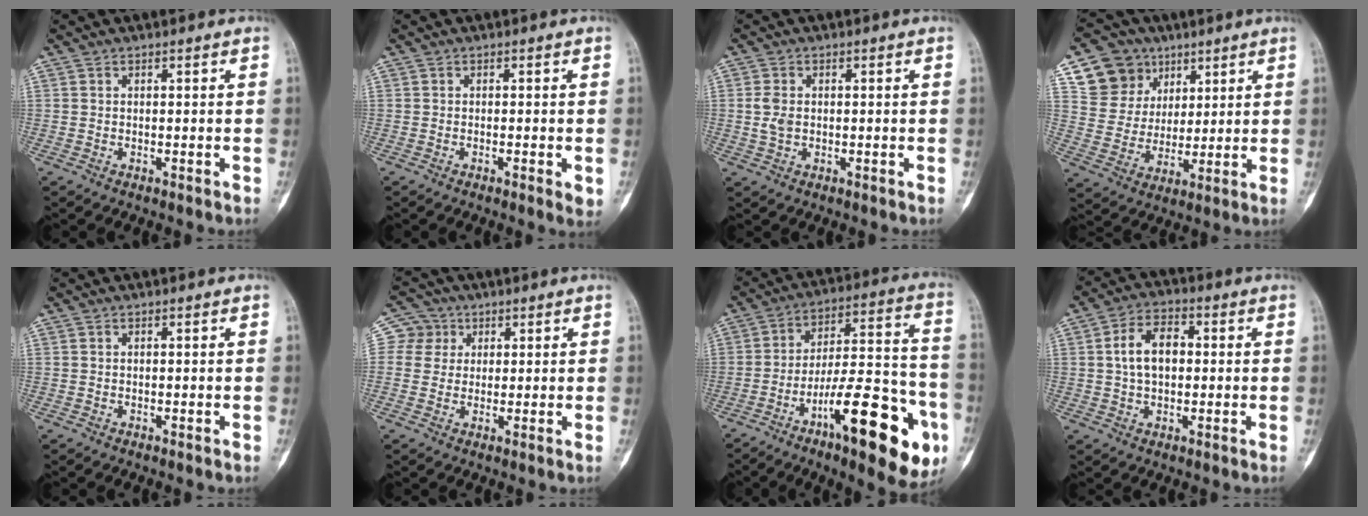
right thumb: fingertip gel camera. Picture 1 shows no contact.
{"total": 2.1, "force": [-0.6, 0.5, 1.9], "torque": [-0.033, -0.005, -0.009]}
{"total": 3.3, "force": [0.1, 2.3, 2.4], "torque": [-0.052, 0.002, 0.003]}
{"total": 12.6, "force": [6.7, 10.2, 3.2], "torque": [-0.025, -0.024, 0.130]}
{"total": 0.0}
{"total": 4.8, "force": [1.4, 4.6, 0.3], "torque": [0.025, 0.002, 0.016]}
{"total": 24.5, "force": [-10.8, 7.4, 20.7], "torque": [-0.275, 0.057, -0.158]}
{"total": 8.3, "force": [0.9, 5.2, 6.4], "torque": [-0.105, 0.017, 0.012]}